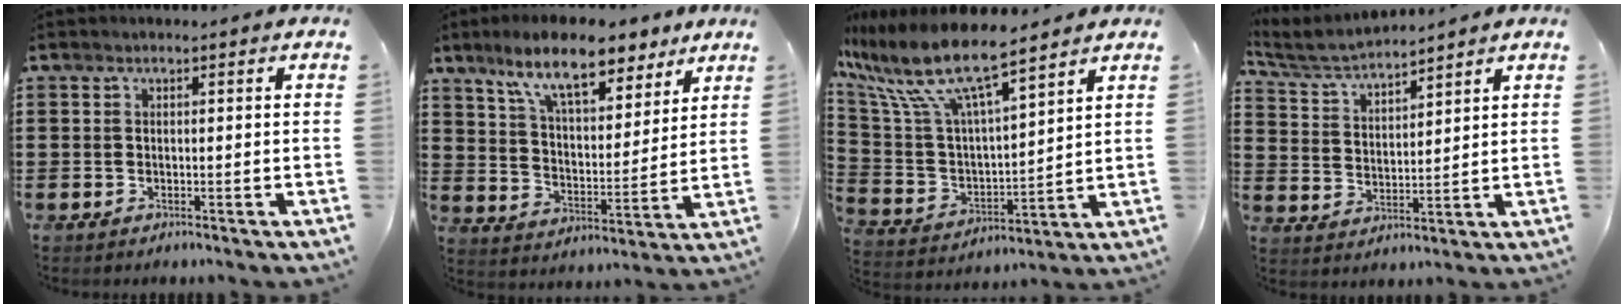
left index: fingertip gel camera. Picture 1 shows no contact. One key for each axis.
{"total": 11.7, "fx": 8.7, "fy": 3.6, "fz": 7.0, "tx": -0.144, "ty": -0.019, "tz": 0.154}
{"total": 11.0, "fx": 8.6, "fy": 2.0, "fz": 6.5, "tx": -0.176, "ty": -0.054, "tz": 0.145}
{"total": 4.7, "fx": 4.5, "fy": 0.4, "fz": 1.3, "tx": -0.046, "ty": -0.022, "tz": 0.076}